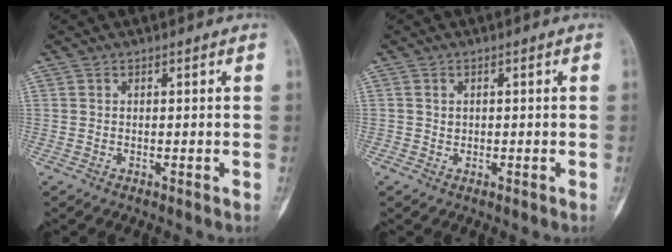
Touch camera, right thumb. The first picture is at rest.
{"total": 0.9, "force": [0.0, 0.9, 0.2], "torque": [0.005, 0.003, 0.000]}